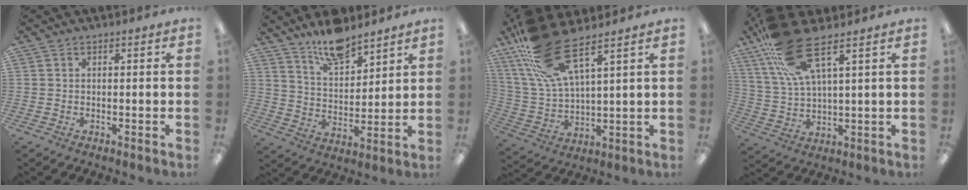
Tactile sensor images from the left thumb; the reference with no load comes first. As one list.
[{"total": 10.6, "force": [9.1, 3.6, 4.0], "torque": [-0.065, -0.059, 0.165]}, {"total": 16.4, "force": [11.6, 4.8, 10.6], "torque": [-0.246, -0.048, 0.206]}, {"total": 15.0, "force": [9.7, 4.1, 10.7], "torque": [-0.232, -0.028, 0.172]}]